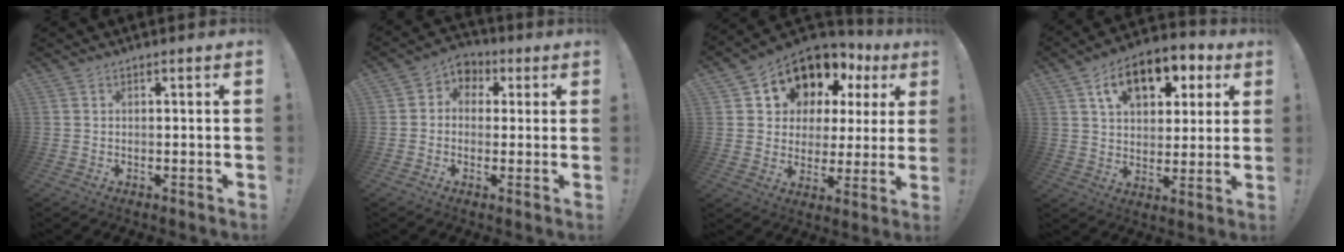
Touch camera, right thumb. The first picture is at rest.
{"total": 5.2, "force": [-0.4, 4.9, 1.9], "torque": [-0.028, 0.009, -0.001]}
{"total": 11.3, "force": [7.6, 7.4, 3.9], "torque": [-0.068, -0.067, 0.146]}
{"total": 14.2, "force": [6.8, 9.1, 8.6], "torque": [-0.131, -0.023, 0.121]}